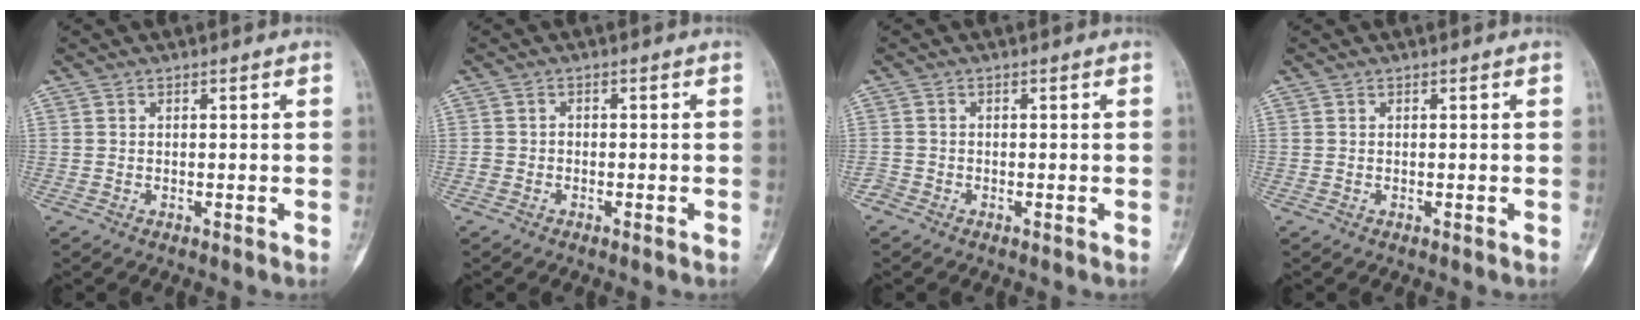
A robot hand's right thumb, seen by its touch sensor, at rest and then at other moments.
{"total": 1.0, "force": [-0.7, 0.6, 0.4], "torque": [-0.005, 0.002, -0.017]}
{"total": 1.3, "force": [-1.0, 0.8, 0.0], "torque": [0.001, 0.003, -0.025]}
{"total": 0.0}